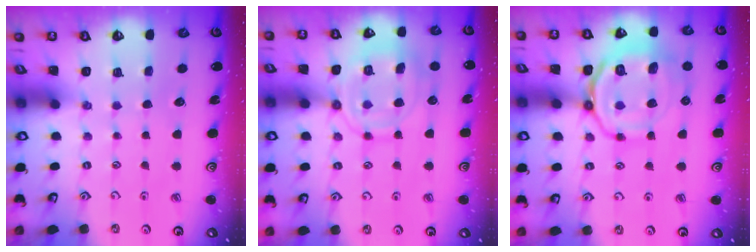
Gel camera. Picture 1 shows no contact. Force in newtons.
{"total": 14.2, "press": 14.1, "slide": 1.3}
{"total": 14.9, "press": 14.8, "slide": 1.6}